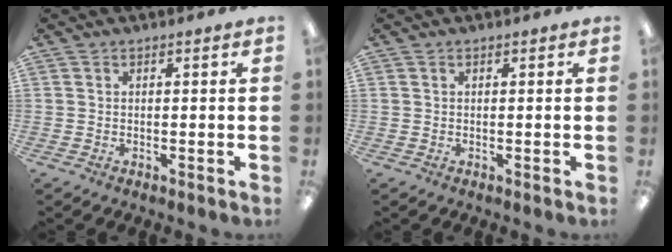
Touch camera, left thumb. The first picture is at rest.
{"total": 0.0}